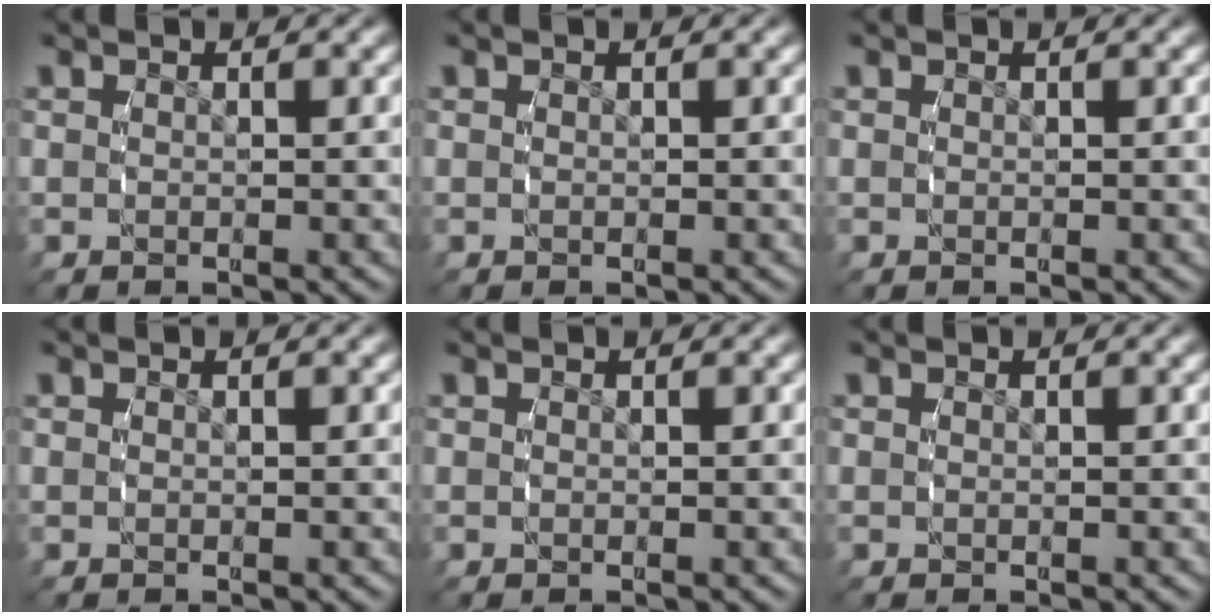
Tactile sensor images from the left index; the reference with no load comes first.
{"total": 0.0}
{"total": 0.0}
{"total": 0.0}
{"total": 0.0}
{"total": 0.0}